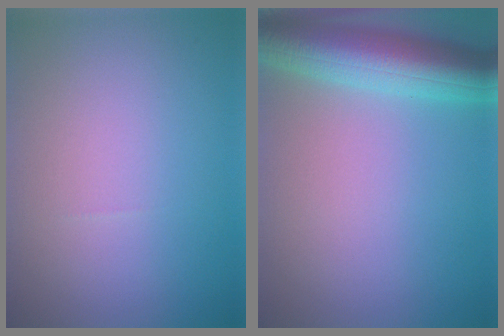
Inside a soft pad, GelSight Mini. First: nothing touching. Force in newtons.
{"total": 7.6, "press": 7.6, "slide": 0.3}